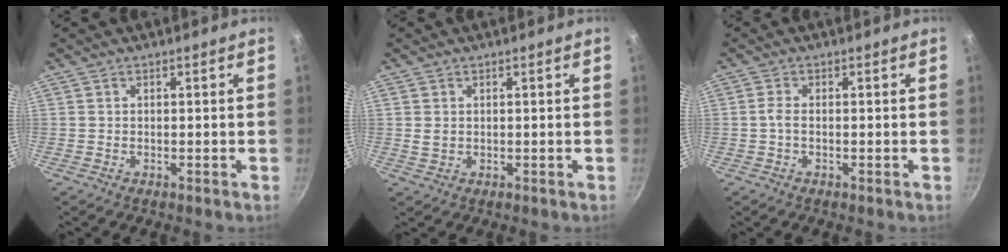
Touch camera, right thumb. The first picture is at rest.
{"total": 1.8, "force": [0.3, 1.4, 1.0], "torque": [-0.020, -0.004, 0.008]}
{"total": 1.7, "force": [-0.4, 0.7, 1.5], "torque": [-0.042, 0.006, -0.013]}